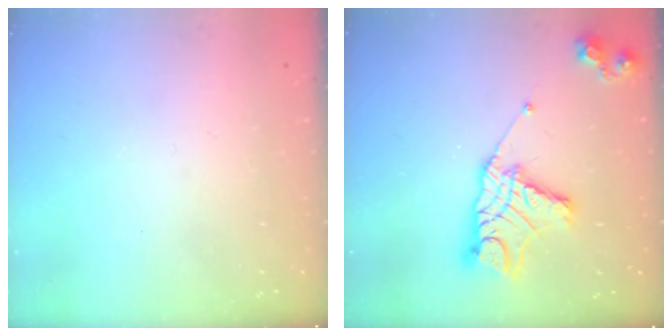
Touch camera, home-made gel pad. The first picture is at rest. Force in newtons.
{"total": 15.2, "press": 15.1, "slide": 1.3}